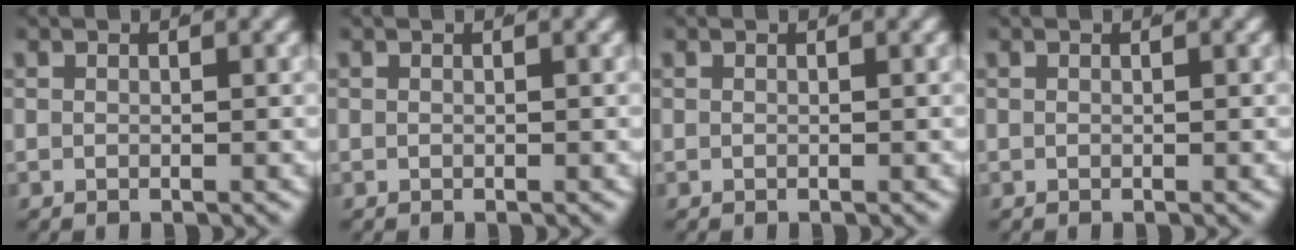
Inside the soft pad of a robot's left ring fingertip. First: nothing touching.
{"total": 0.0}
{"total": 0.0}
{"total": 0.0}